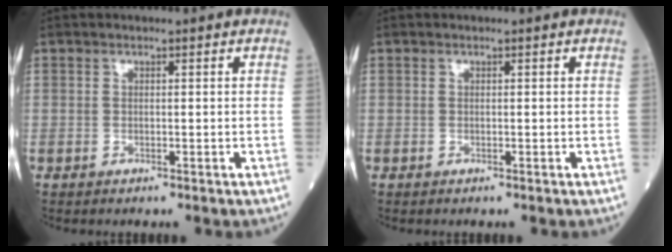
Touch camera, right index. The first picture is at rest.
{"total": 0.0}